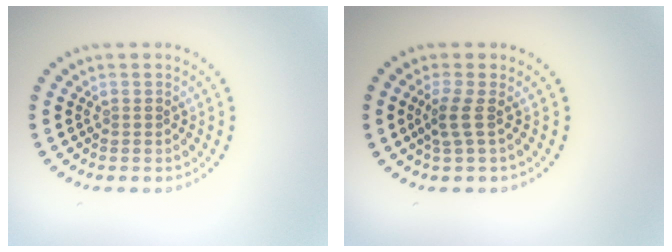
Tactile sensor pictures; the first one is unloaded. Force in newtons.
{"total": 1.8, "press": 1.2, "slide": 1.3}